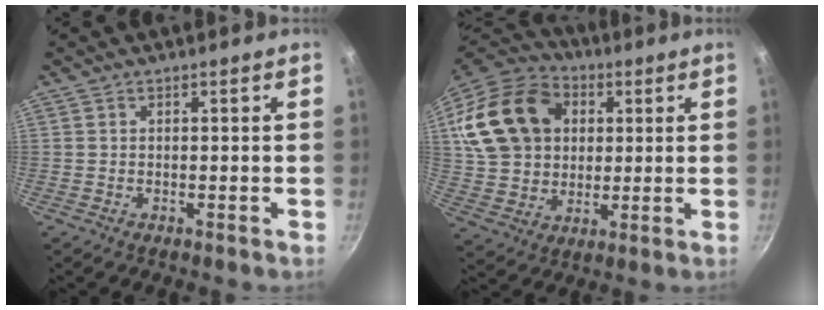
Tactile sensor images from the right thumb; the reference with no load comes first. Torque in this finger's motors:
{"motor_torque": [-0.15, 1.87, 0.97, -0.15, 0.25]}